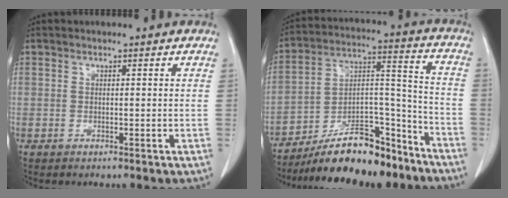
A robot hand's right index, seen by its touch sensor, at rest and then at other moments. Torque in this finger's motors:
{"motor_torque": [1.10, -1.04, 0.87, 0.21]}